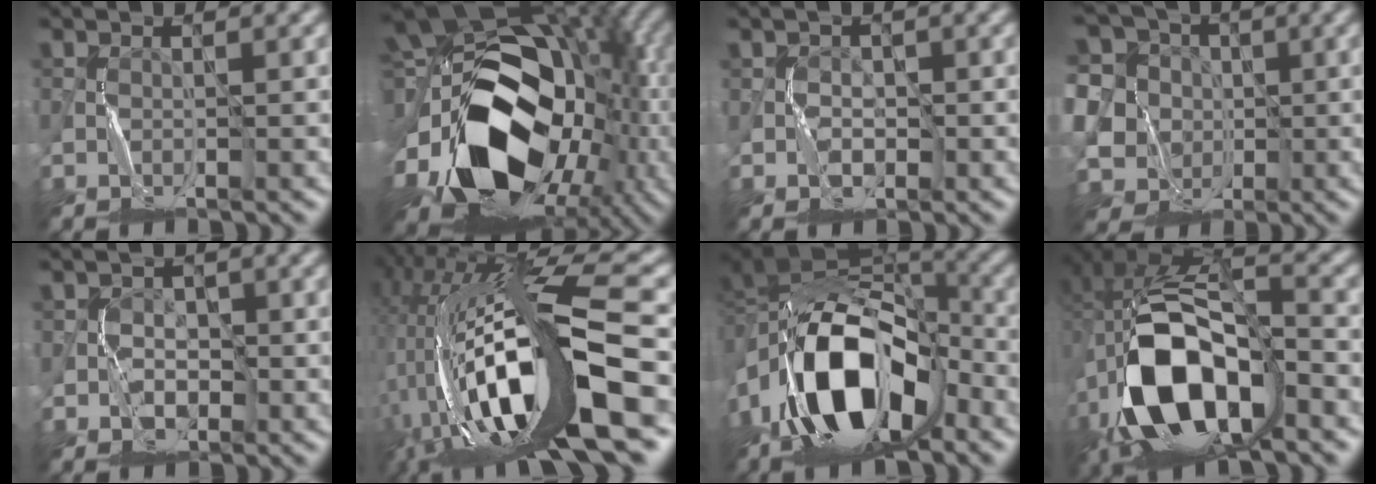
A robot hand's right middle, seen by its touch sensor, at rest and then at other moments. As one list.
[{"total": 19.6, "force": [-3.5, 14.0, 13.2], "torque": [-0.251, -0.024, -0.043]}, {"total": 1.6, "force": [-0.3, 1.4, 0.6], "torque": [-0.005, -0.002, -0.005]}, {"total": 13.9, "force": [0.9, 12.7, 5.6], "torque": [-0.176, 0.025, -0.011]}, {"total": 2.2, "force": [-0.6, 2.0, 0.8], "torque": [-0.004, -0.001, -0.010]}, {"total": 17.3, "force": [-6.2, 5.4, 15.2], "torque": [-0.284, 0.014, -0.111]}, {"total": 13.9, "force": [-4.4, 7.5, 10.8], "torque": [-0.195, 0.012, -0.089]}, {"total": 13.4, "force": [-4.4, 6.6, 10.8], "torque": [-0.214, 0.010, -0.083]}]